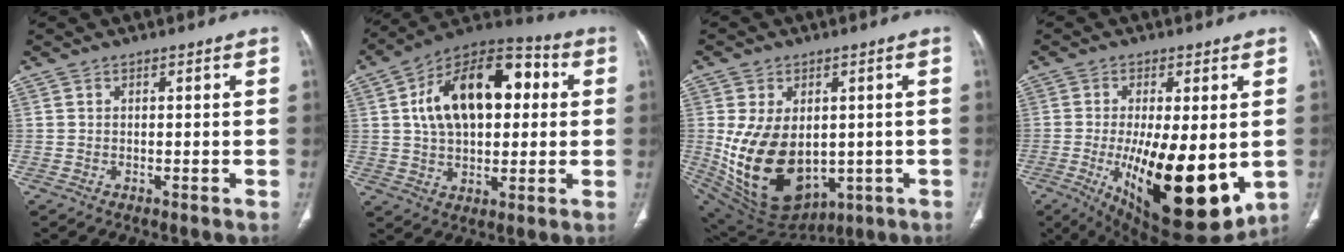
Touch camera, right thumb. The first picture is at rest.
{"total": 21.1, "force": [4.0, 12.2, 16.7], "torque": [-0.244, 0.027, 0.058]}
{"total": 19.2, "force": [-1.1, 12.9, 14.2], "torque": [-0.245, -0.015, 0.023]}
{"total": 21.8, "force": [-3.9, 8.1, 19.9], "torque": [-0.292, -0.037, -0.033]}